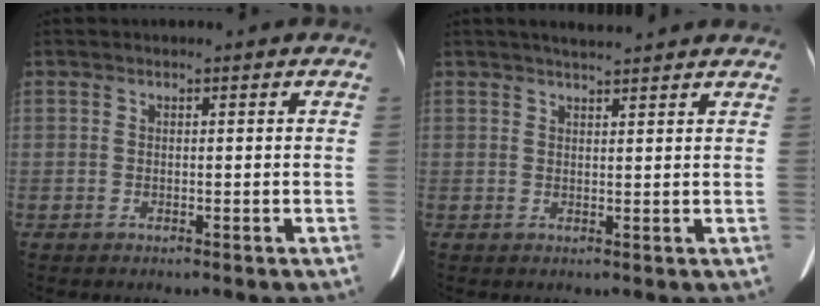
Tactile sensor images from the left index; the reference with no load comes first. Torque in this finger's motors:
{"motor_torque": [0.21, -0.46, -0.02, 0.02]}